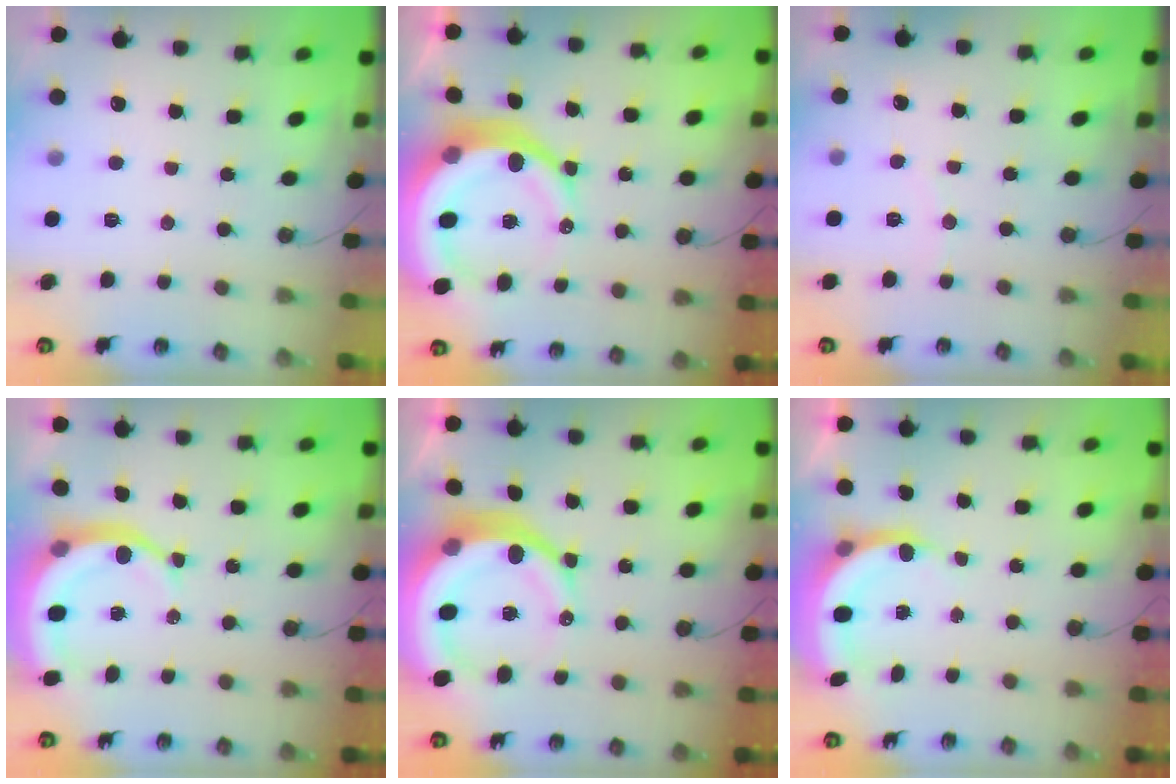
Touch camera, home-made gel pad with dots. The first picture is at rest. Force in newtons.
{"total": 18.7, "press": 18.6, "slide": 1.9}
{"total": 2.6, "press": 2.6, "slide": 0.3}
{"total": 10.0, "press": 9.9, "slide": 1.1}
{"total": 18.7, "press": 18.6, "slide": 1.9}
{"total": 6.2, "press": 6.1, "slide": 1.5}